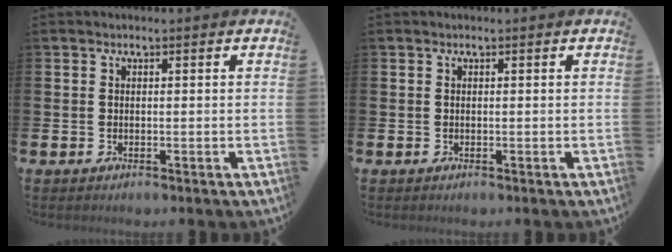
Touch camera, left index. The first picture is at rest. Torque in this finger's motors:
{"motor_torque": [-0.01, 0.00, 0.00, 0.00]}